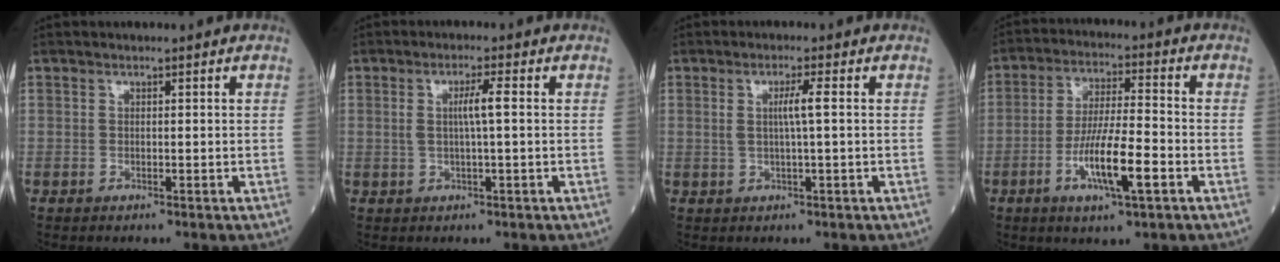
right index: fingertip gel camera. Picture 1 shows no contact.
{"total": 3.6, "force": [0.4, -0.1, 3.5], "torque": [-0.068, 0.001, 0.007]}
{"total": 3.3, "force": [0.4, -0.2, 3.2], "torque": [-0.062, -0.001, 0.007]}
{"total": 10.2, "force": [-3.7, 1.3, 9.5], "torque": [-0.177, -0.005, -0.068]}